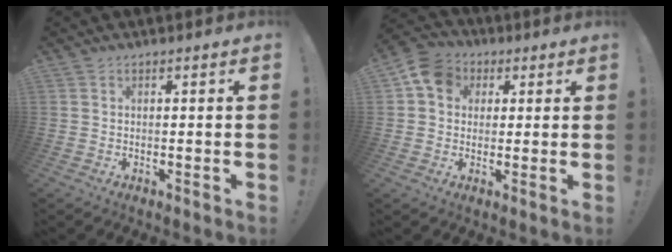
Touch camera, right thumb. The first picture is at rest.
{"total": 9.4, "force": [2.8, 7.8, 4.3], "torque": [-0.061, 0.002, 0.059]}